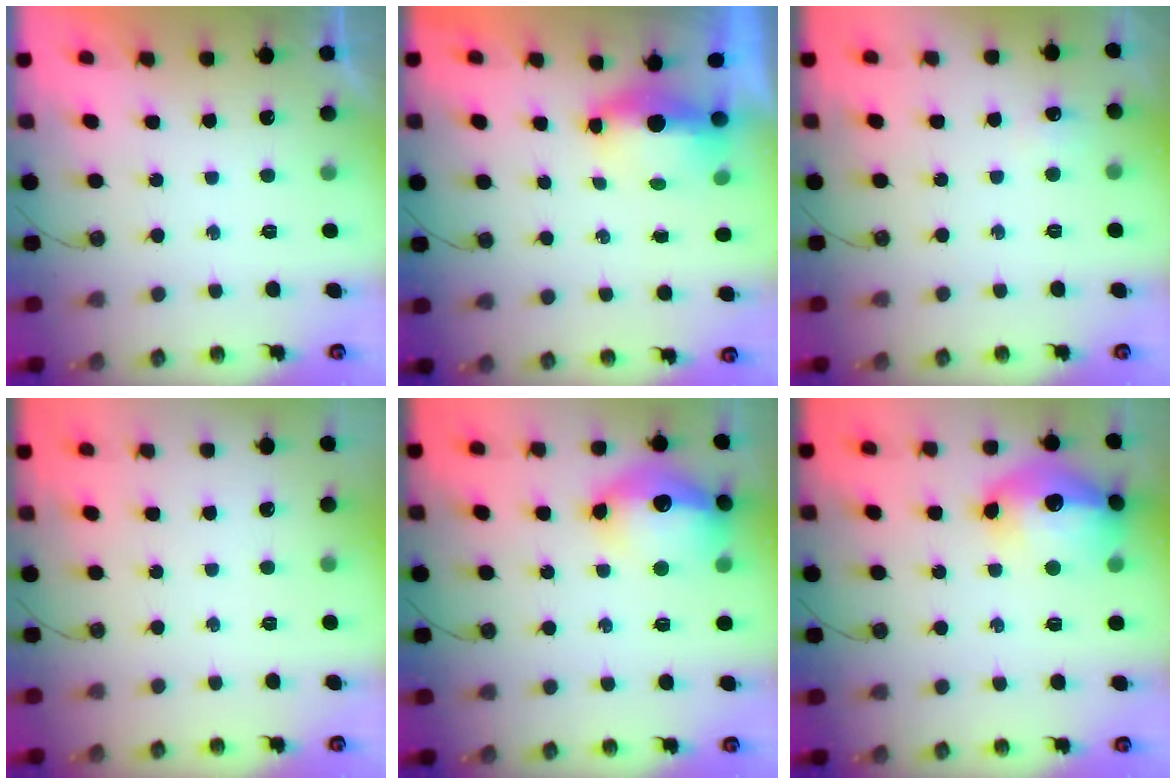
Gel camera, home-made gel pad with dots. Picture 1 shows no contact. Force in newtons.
{"total": 8.8, "press": 6.1, "slide": 6.3}
{"total": 5.2, "press": 5.1, "slide": 0.7}
{"total": 0.0}
{"total": 16.2, "press": 16.2, "slide": 1.5}
{"total": 18.2, "press": 18.2, "slide": 1.4}